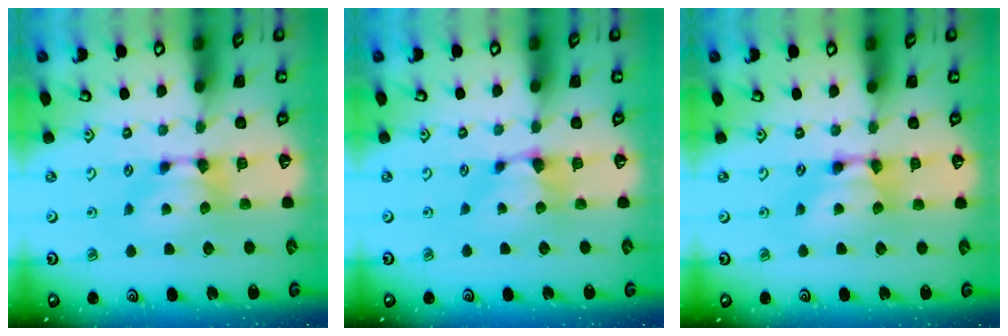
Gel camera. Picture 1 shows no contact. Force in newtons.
{"total": 1.1, "press": 0.9, "slide": 0.5}
{"total": 2.2, "press": 2.2, "slide": 0.0}